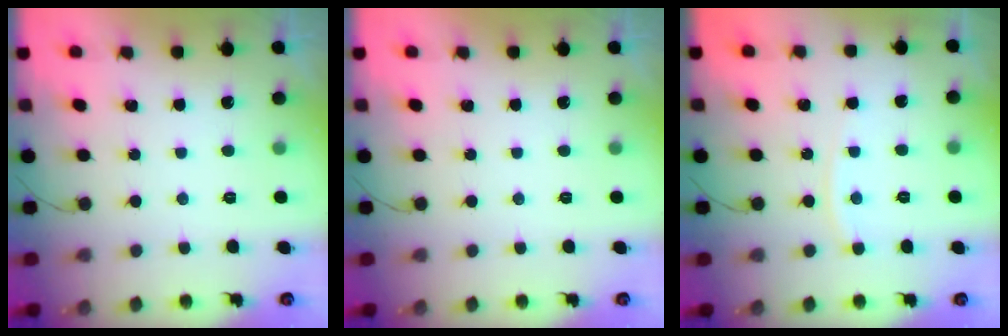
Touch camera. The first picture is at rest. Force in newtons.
{"total": 0.0}
{"total": 4.3, "press": 4.3, "slide": 0.4}